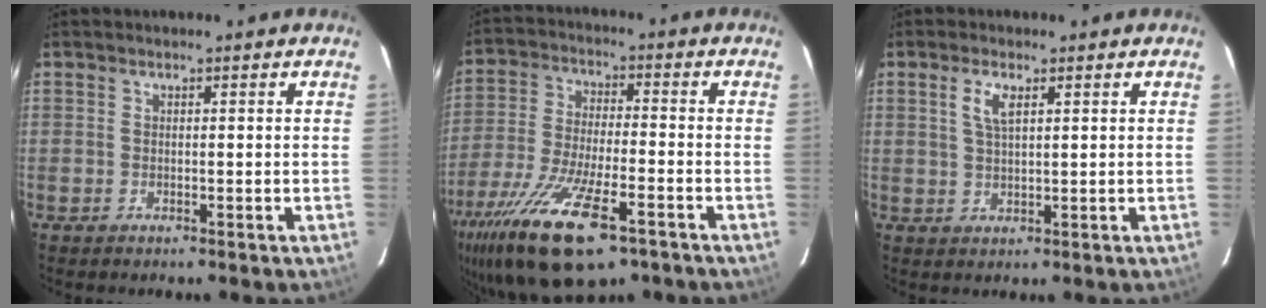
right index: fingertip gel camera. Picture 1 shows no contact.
{"total": 20.1, "force": [-12.3, 6.5, 14.5], "torque": [-0.294, -0.060, -0.218]}
{"total": 3.5, "force": [1.5, 1.2, 2.9], "torque": [-0.058, 0.003, 0.029]}